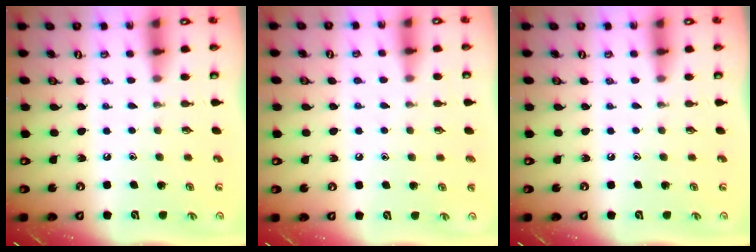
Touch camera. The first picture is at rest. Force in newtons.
{"total": 3.8, "press": 3.8, "slide": 0.4}
{"total": 0.0}